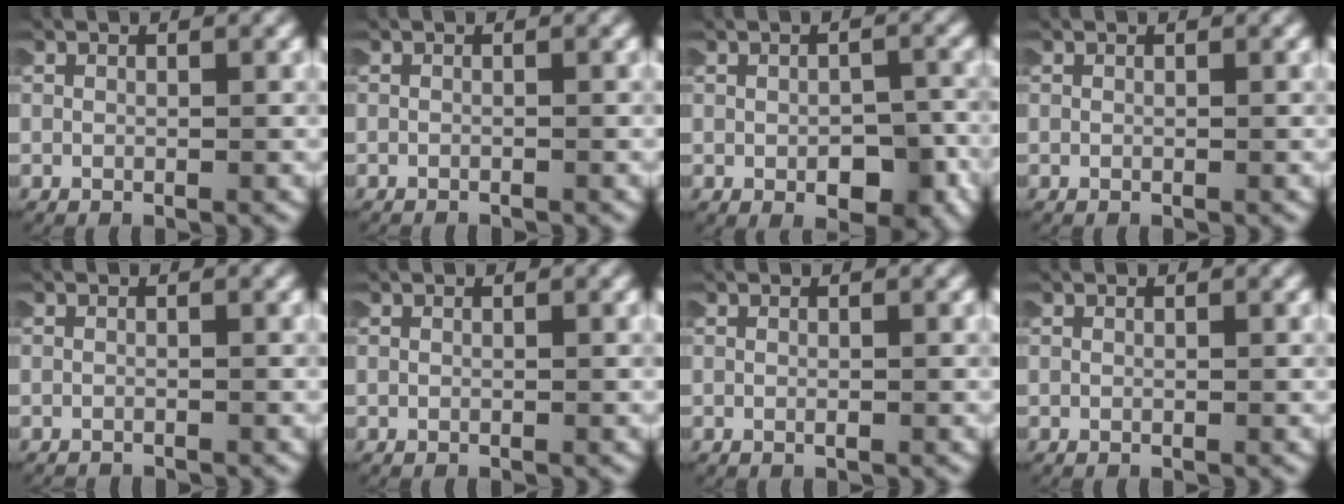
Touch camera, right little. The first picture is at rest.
{"total": 0.8, "force": [-0.7, 0.0, -0.2], "torque": [-0.004, -0.004, -0.008]}
{"total": 3.4, "force": [-2.1, 1.6, 2.2], "torque": [-0.023, -0.001, -0.032]}
{"total": 0.0}
{"total": 1.1, "force": [-1.0, 0.0, -0.2], "torque": [-0.006, -0.007, -0.013]}
{"total": 0.0}
{"total": 0.0}
{"total": 0.0}